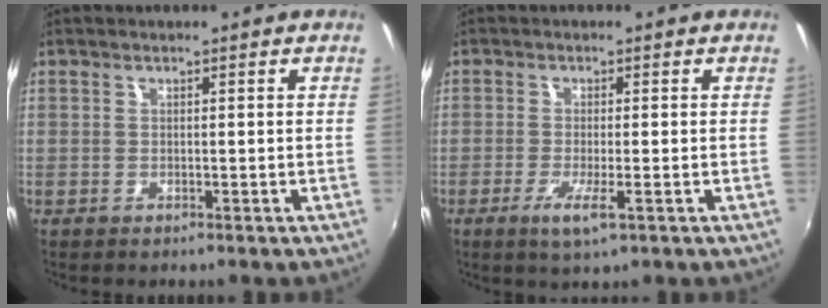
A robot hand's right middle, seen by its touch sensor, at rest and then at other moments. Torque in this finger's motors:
{"motor_torque": [0.88, -1.25, 0.03, 0.05]}